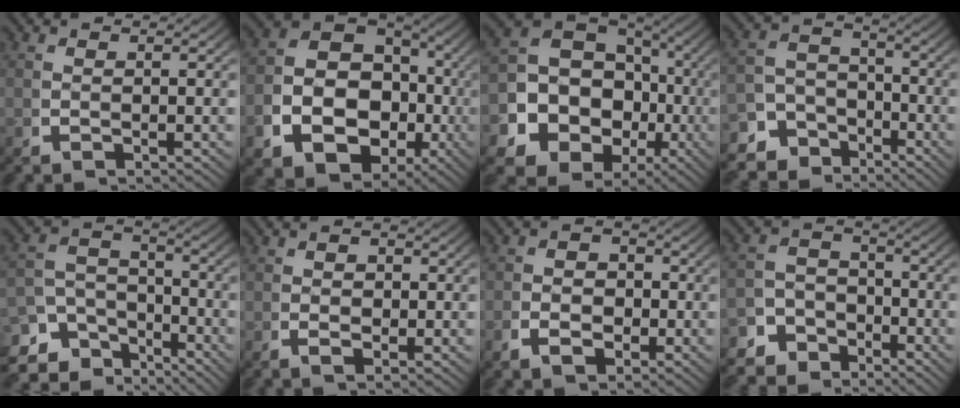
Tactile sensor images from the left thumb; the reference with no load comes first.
{"total": 14.8, "force": [-3.0, 11.7, 8.5], "torque": [-0.179, -0.049, -0.039]}
{"total": 15.2, "force": [-2.7, 12.7, 8.0], "torque": [-0.179, -0.054, -0.041]}
{"total": 9.2, "force": [-3.8, 7.5, 3.8], "torque": [-0.048, -0.031, -0.067]}
{"total": 9.3, "force": [-3.1, 7.2, 5.0], "torque": [-0.081, -0.025, -0.051]}
{"total": 1.8, "force": [-0.1, 1.2, 1.4], "torque": [-0.027, -0.009, 0.000]}
{"total": 3.5, "force": [-0.7, 2.6, 2.1], "torque": [-0.032, -0.007, -0.013]}
{"total": 7.1, "force": [-3.4, 5.7, 2.4], "torque": [-0.017, -0.025, -0.065]}